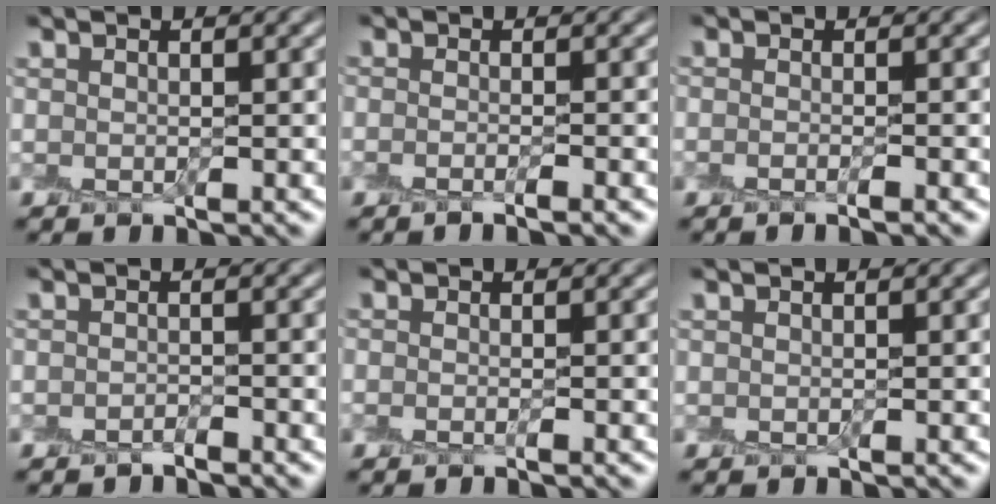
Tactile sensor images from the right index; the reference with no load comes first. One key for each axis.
{"total": 2.0, "fx": -1.1, "fy": 0.6, "fz": 1.5, "tx": -0.004, "ty": -0.004, "tz": -0.023}
{"total": 1.6, "fx": -0.8, "fy": 0.5, "fz": 1.2, "tx": -0.004, "ty": -0.005, "tz": -0.016}
{"total": 0.8, "fx": -0.8, "fy": 0.1, "fz": 0.1, "tx": 0.000, "ty": 0.001, "tz": -0.015}
{"total": 0.9, "fx": -0.4, "fy": 0.3, "fz": 0.7, "tx": -0.008, "ty": -0.006, "tz": -0.010}
{"total": 0.0}